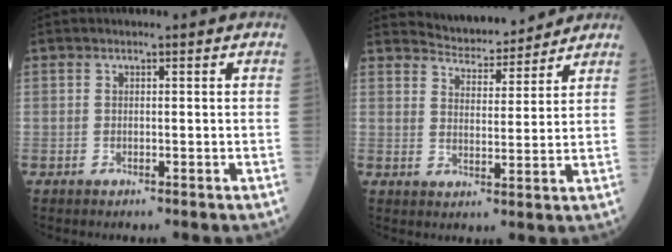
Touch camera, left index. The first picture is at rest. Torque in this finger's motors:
{"motor_torque": [0.04, -0.10, -0.01, 0.00]}